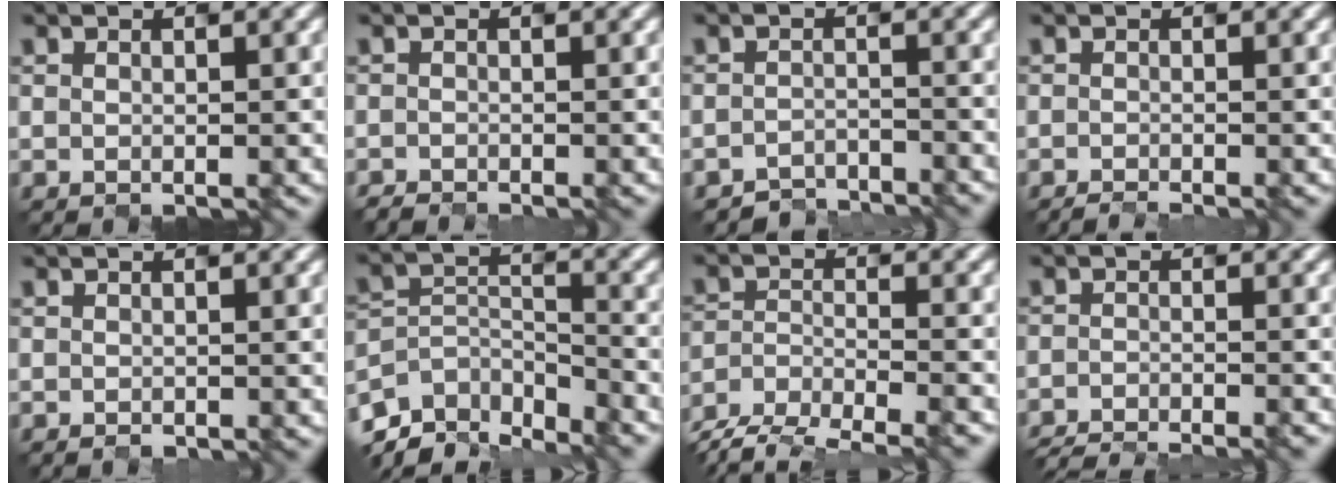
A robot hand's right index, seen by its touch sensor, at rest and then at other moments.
{"total": 0.6, "force": [-0.6, 0.1, 0.0], "torque": [0.007, -0.005, -0.013]}
{"total": 2.8, "force": [-2.6, -0.1, -1.0], "torque": [0.019, 0.001, -0.046]}
{"total": 1.4, "force": [-0.5, 0.7, 1.0], "torque": [0.006, -0.005, -0.017]}
{"total": 0.0}
{"total": 7.2, "force": [-6.1, 2.5, 2.7], "torque": [-0.057, -0.019, -0.111]}
{"total": 7.6, "force": [-7.1, 2.0, 2.2], "torque": [-0.046, -0.019, -0.116]}
{"total": 6.7, "force": [-6.3, 1.0, 2.1], "torque": [-0.022, -0.017, -0.094]}